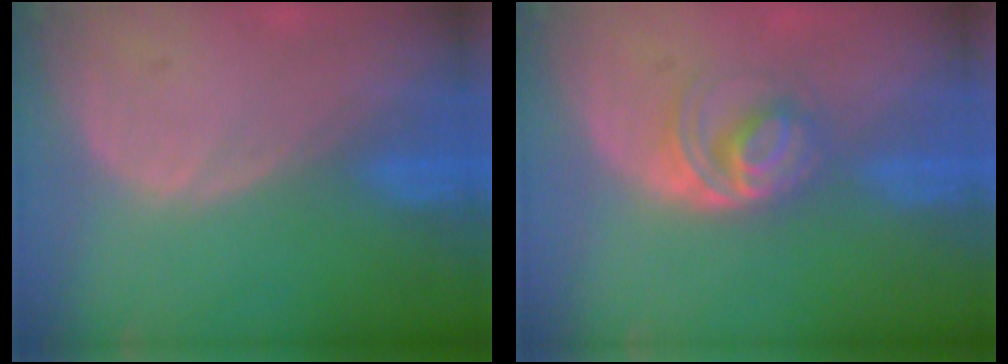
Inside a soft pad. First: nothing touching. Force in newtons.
{"total": 5.2, "press": 4.9, "slide": 1.7}